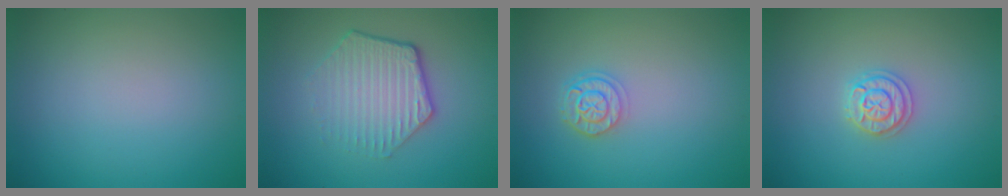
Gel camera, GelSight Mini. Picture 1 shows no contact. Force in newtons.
{"total": 4.5, "press": 3.3, "slide": 3.0}
{"total": 2.5, "press": 2.0, "slide": 1.4}
{"total": 2.0, "press": 2.0, "slide": 0.3}